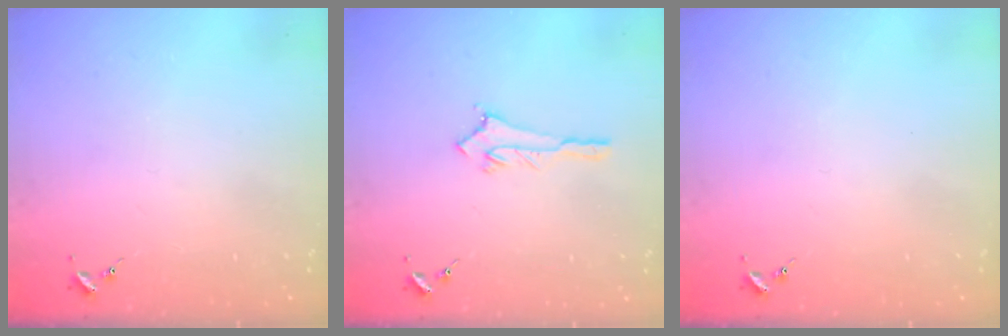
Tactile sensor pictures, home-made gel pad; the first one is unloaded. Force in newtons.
{"total": 2.8, "press": 2.8, "slide": 0.3}
{"total": 0.0}